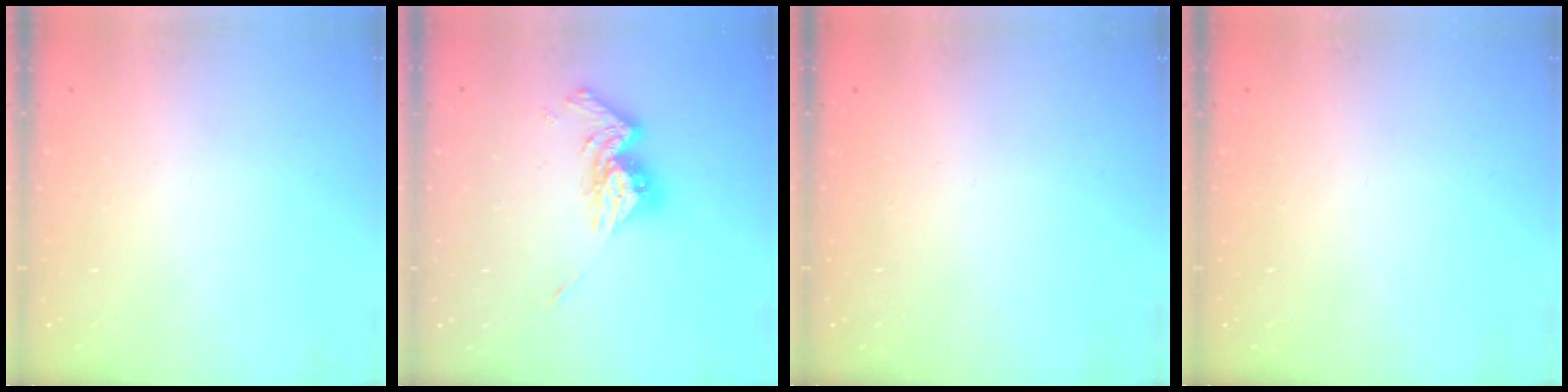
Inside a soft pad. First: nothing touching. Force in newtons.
{"total": 13.5, "press": 13.4, "slide": 1.2}
{"total": 0.0}
{"total": 0.0}